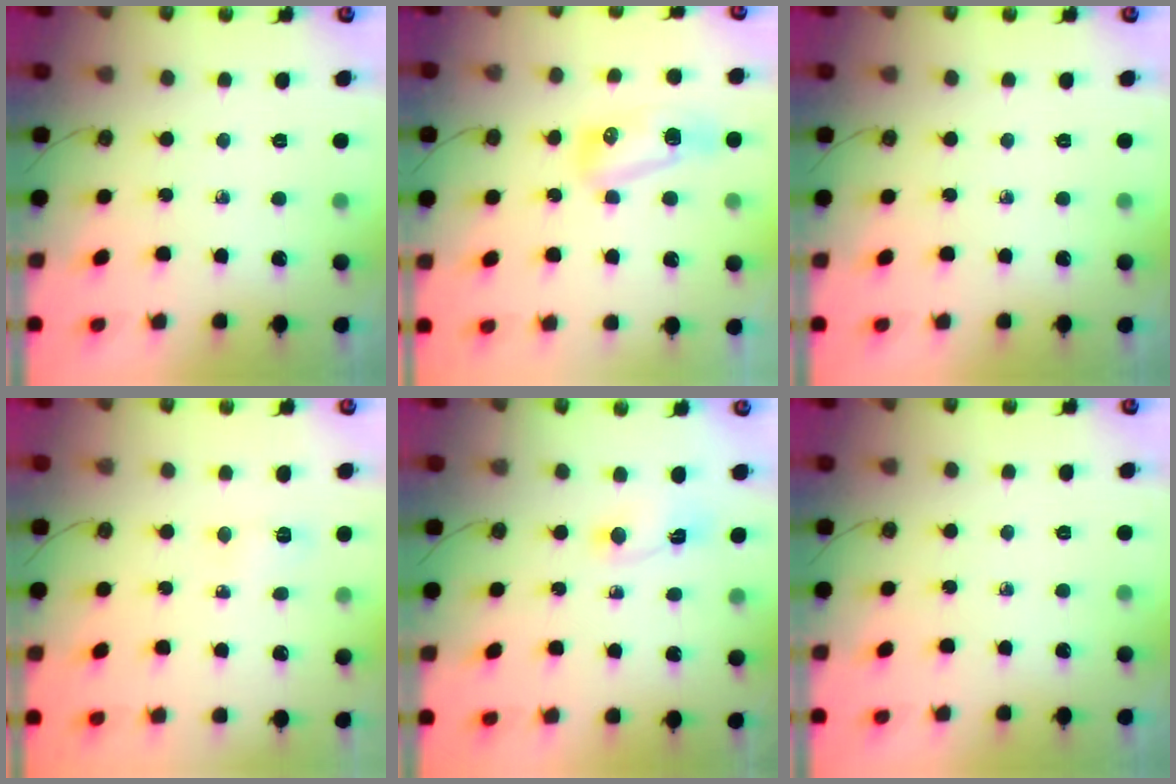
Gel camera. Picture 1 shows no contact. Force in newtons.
{"total": 8.4, "press": 8.2, "slide": 1.8}
{"total": 0.0}
{"total": 4.0, "press": 3.9, "slide": 0.5}
{"total": 2.1, "press": 2.1, "slide": 0.3}
{"total": 0.0}